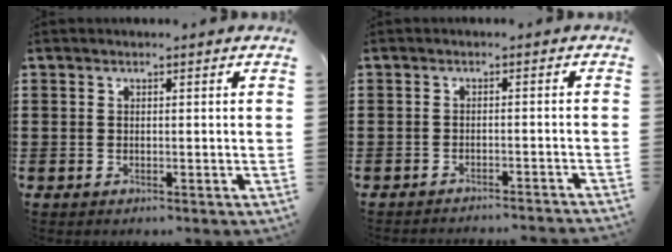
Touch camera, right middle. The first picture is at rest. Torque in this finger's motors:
{"motor_torque": [0.12, -0.09, 0.19, 0.12]}